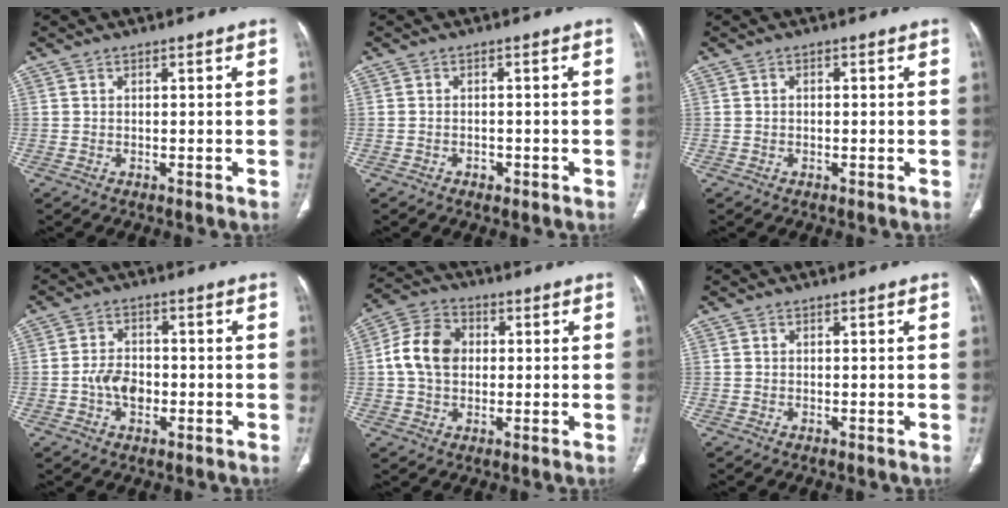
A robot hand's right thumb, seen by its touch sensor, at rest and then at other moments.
{"total": 1.3, "force": [-0.7, 0.9, 0.5], "torque": [-0.008, 0.006, -0.011]}
{"total": 0.6, "force": [-0.1, 0.4, 0.4], "torque": [-0.005, 0.003, -0.004]}
{"total": 5.6, "force": [-1.4, 3.8, 3.9], "torque": [-0.057, 0.014, -0.029]}
{"total": 10.1, "force": [0.8, 7.7, 6.5], "torque": [-0.112, 0.021, 0.007]}
{"total": 0.0}